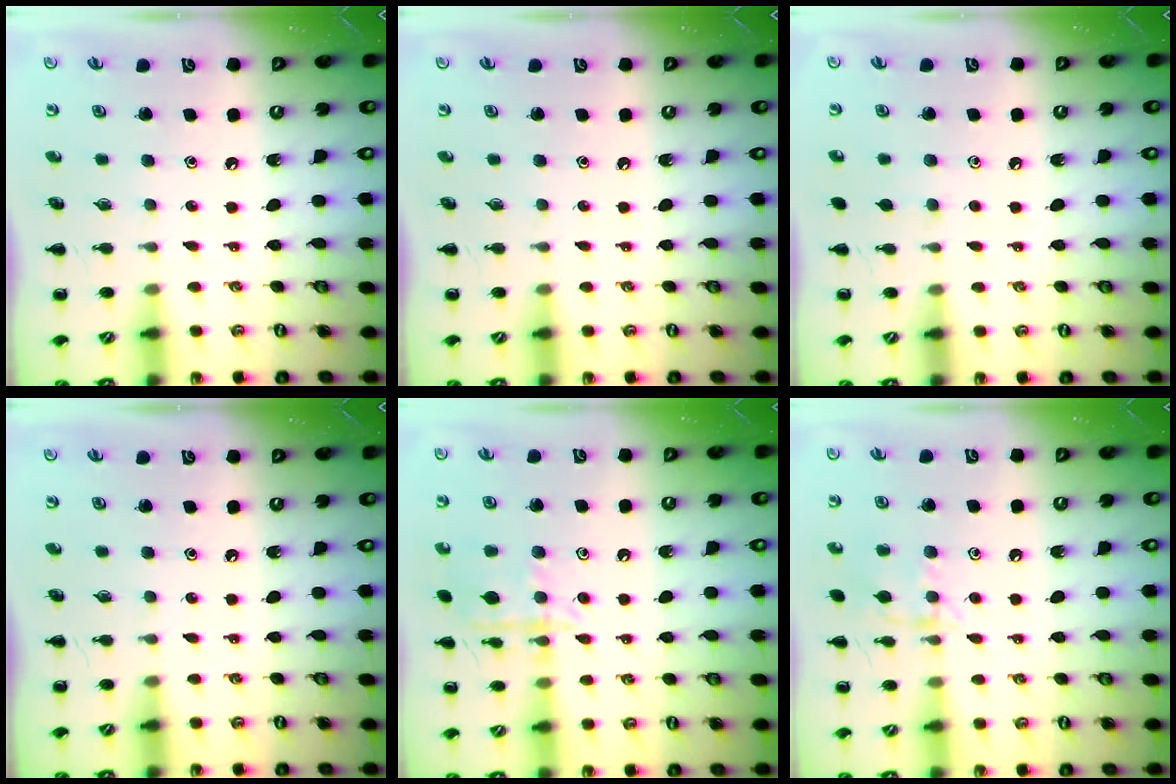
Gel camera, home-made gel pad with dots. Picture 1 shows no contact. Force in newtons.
{"total": 0.0}
{"total": 2.5, "press": 2.2, "slide": 1.2}
{"total": 0.0}
{"total": 11.8, "press": 11.7, "slide": 0.7}
{"total": 9.6, "press": 9.5, "slide": 0.8}